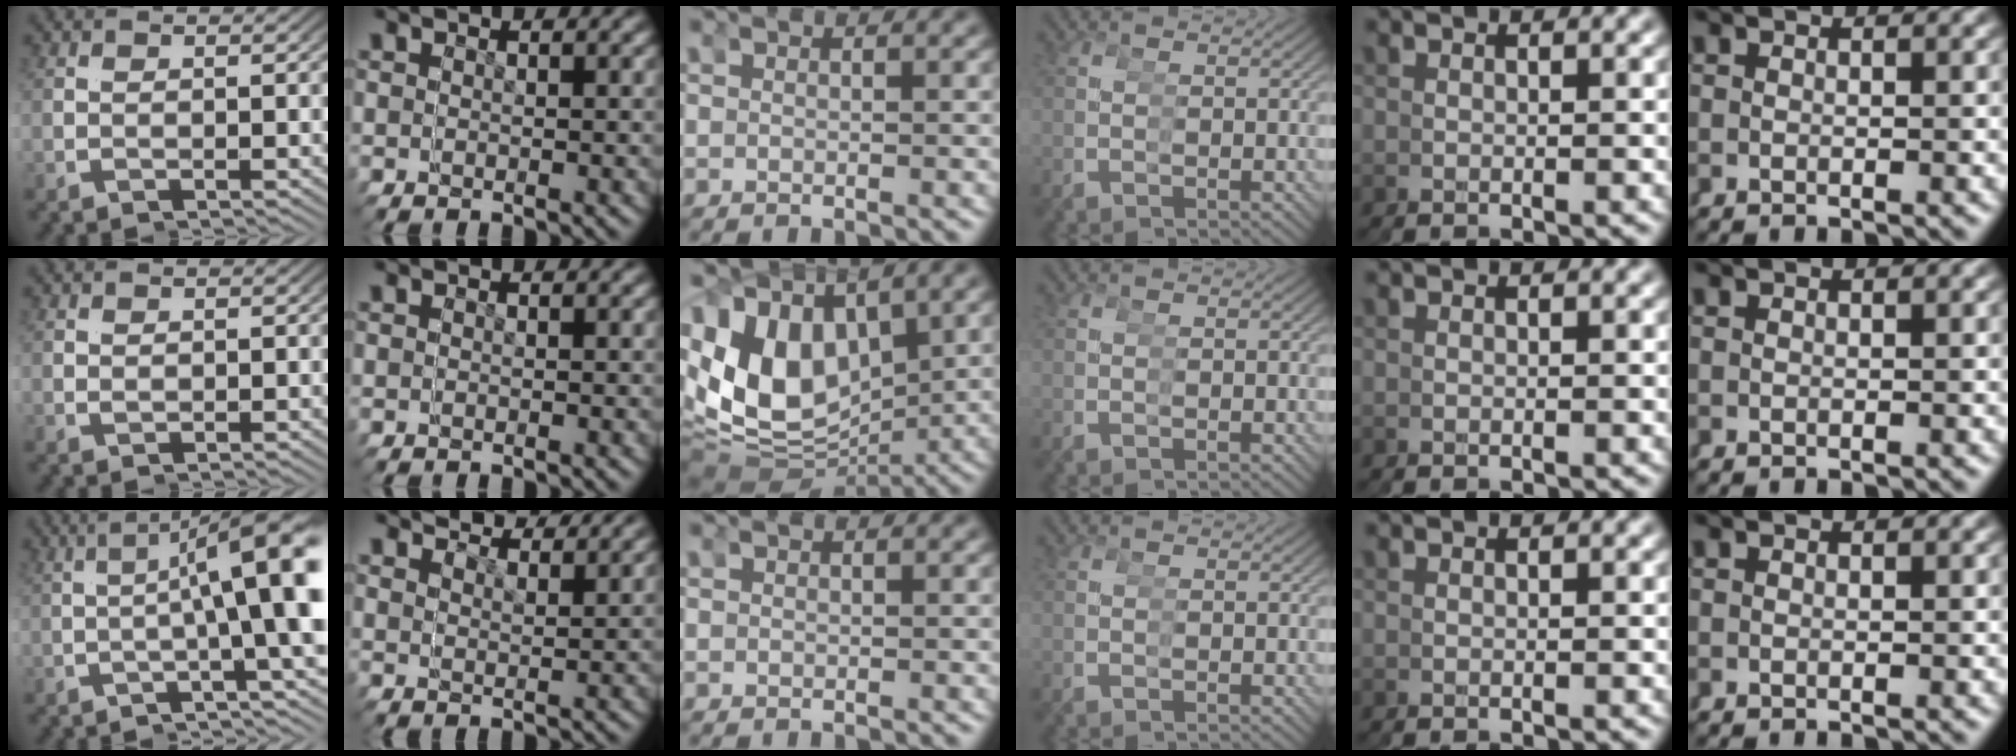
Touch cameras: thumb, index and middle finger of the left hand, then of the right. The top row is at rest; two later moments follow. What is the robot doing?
{"motion": "grasp_and_lifting", "object": "tape"}